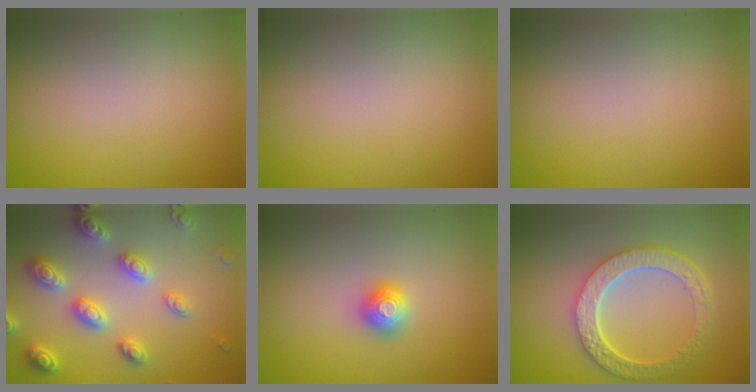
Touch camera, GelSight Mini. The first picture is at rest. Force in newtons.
{"total": 0.0}
{"total": 0.0}
{"total": 5.3, "press": 5.1, "slide": 1.2}
{"total": 2.0, "press": 2.0, "slide": 0.2}
{"total": 6.0, "press": 4.5, "slide": 4.0}